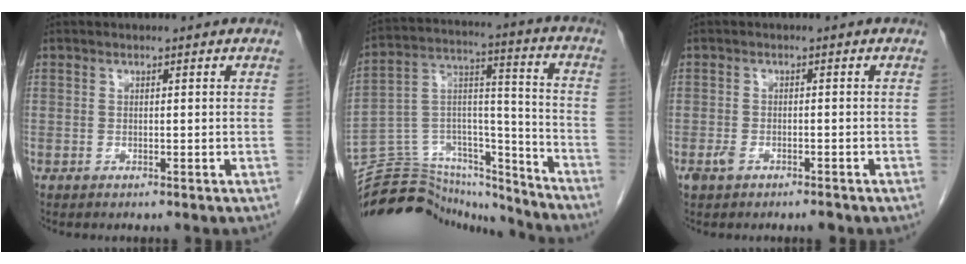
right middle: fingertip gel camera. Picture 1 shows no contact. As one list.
[{"total": 25.0, "force": [-23.5, 6.4, 5.5], "torque": [-0.135, 0.043, -0.364]}, {"total": 2.5, "force": [-1.6, 1.0, 1.7], "torque": [-0.033, -0.001, -0.023]}]